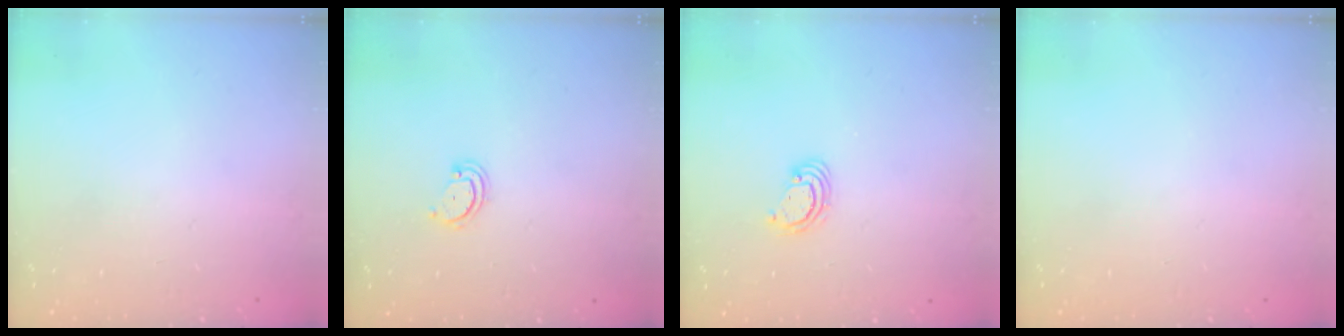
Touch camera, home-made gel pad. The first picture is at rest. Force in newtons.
{"total": 2.6, "press": 2.6, "slide": 0.3}
{"total": 3.5, "press": 3.5, "slide": 0.3}
{"total": 0.0}